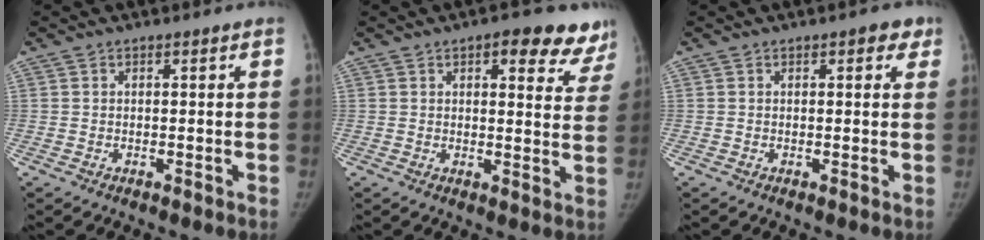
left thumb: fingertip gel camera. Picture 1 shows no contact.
{"total": 11.6, "force": [7.7, 4.7, 7.3], "torque": [-0.038, -0.032, 0.078]}
{"total": 2.9, "force": [1.5, 1.4, 2.0], "torque": [-0.007, 0.000, 0.011]}